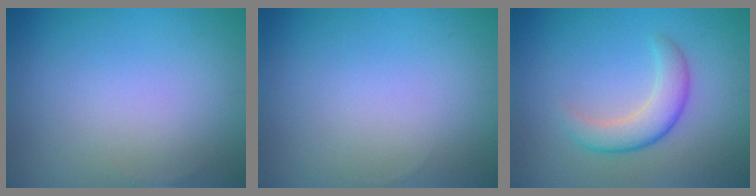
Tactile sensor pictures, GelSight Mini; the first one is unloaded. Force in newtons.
{"total": 0.0}
{"total": 3.6, "press": 3.6, "slide": 0.2}